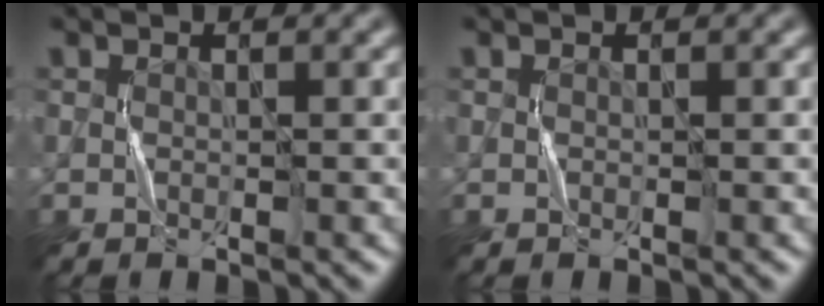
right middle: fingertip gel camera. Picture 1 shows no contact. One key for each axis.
{"total": 0.0}